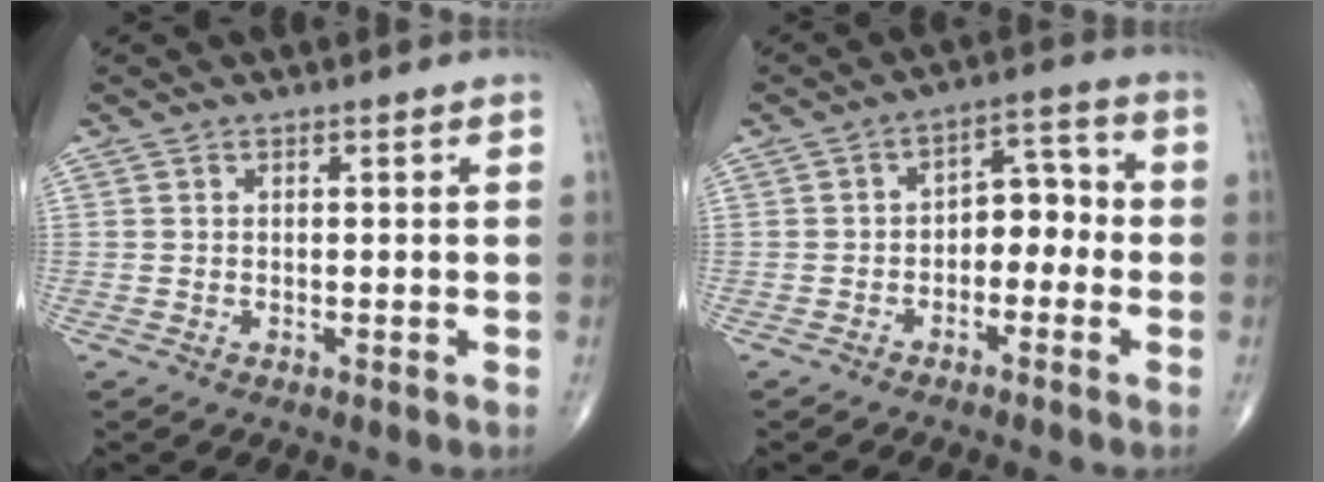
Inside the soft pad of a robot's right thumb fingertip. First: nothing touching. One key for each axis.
{"total": 6.5, "fx": -1.7, "fy": 4.3, "fz": 4.5, "tx": -0.037, "ty": 0.038, "tz": -0.040}